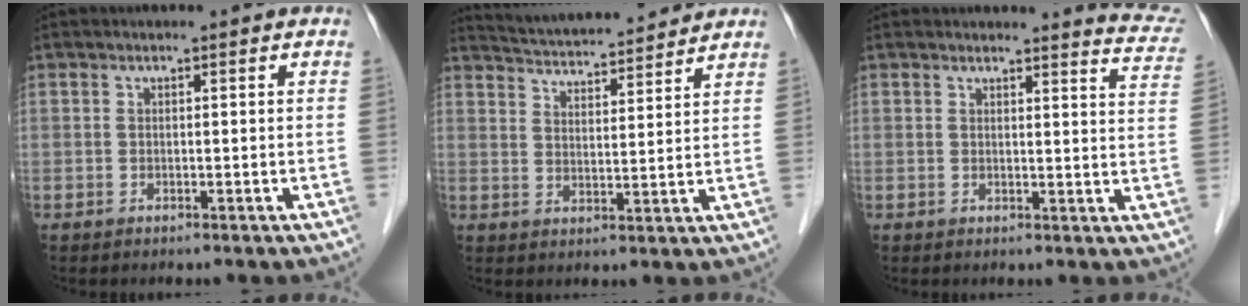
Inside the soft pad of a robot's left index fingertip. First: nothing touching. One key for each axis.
{"total": 13.1, "fx": 12.4, "fy": 1.1, "fz": 4.0, "tx": -0.074, "ty": 0.013, "tz": 0.187}
{"total": 6.7, "fx": 6.7, "fy": 0.3, "fz": 0.5, "tx": 0.006, "ty": -0.056, "tz": 0.044}